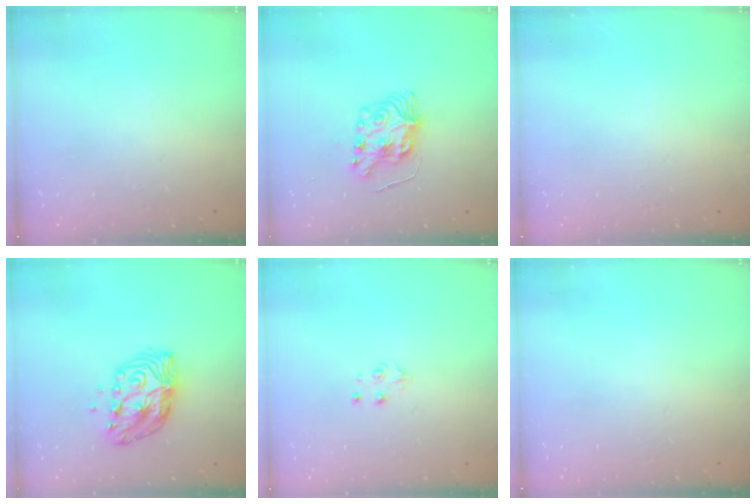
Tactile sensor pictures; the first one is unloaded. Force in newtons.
{"total": 8.3, "press": 8.2, "slide": 0.2}
{"total": 0.0}
{"total": 11.3, "press": 11.3, "slide": 0.7}
{"total": 3.9, "press": 3.8, "slide": 0.5}
{"total": 0.0}